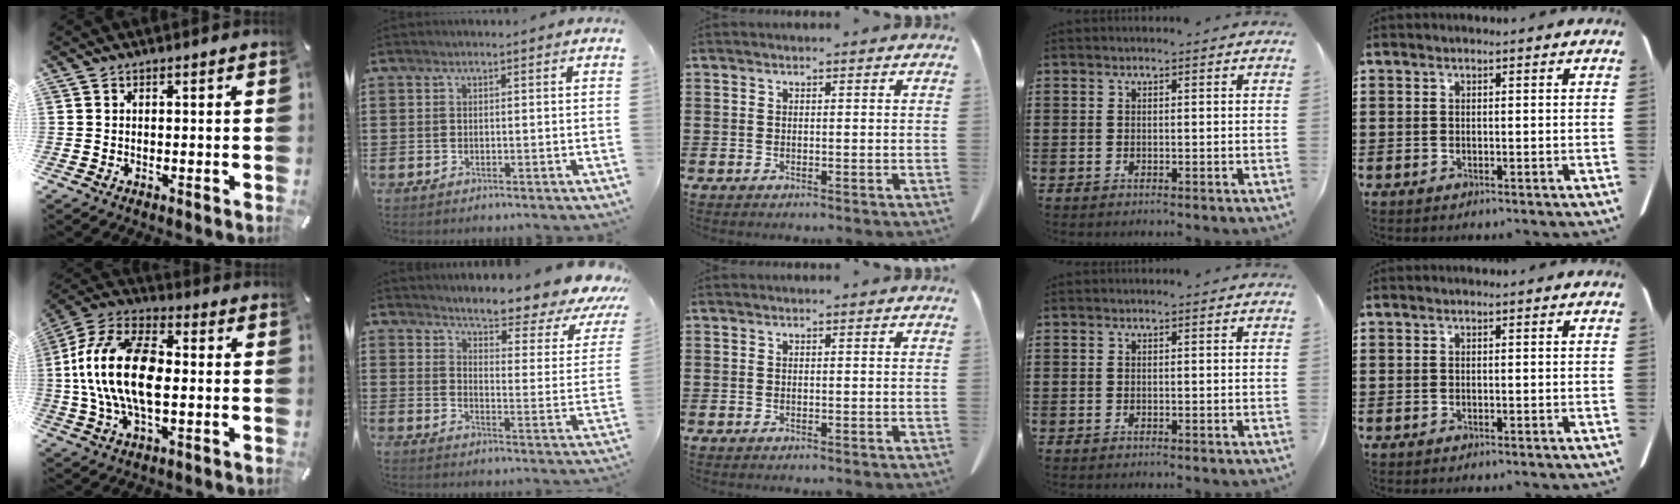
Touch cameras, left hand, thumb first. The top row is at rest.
{"thumb": {"total": 17.4, "force": [-0.4, 9.7, 14.5], "torque": [-0.310, 0.003, -0.010]}, "index": {"total": 5.6, "force": [5.0, -0.1, 2.6], "torque": [-0.051, -0.048, 0.074]}}